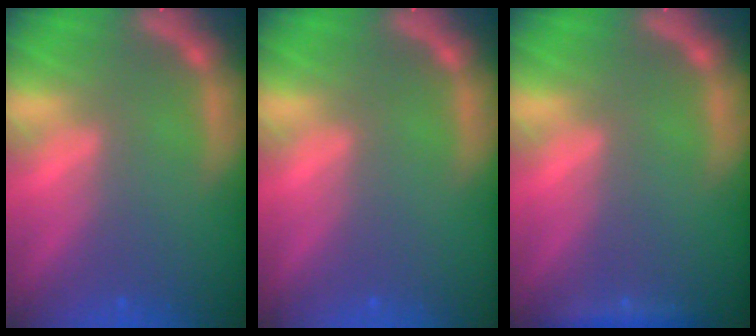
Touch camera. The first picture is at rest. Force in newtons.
{"total": 0.0}
{"total": 1.4}